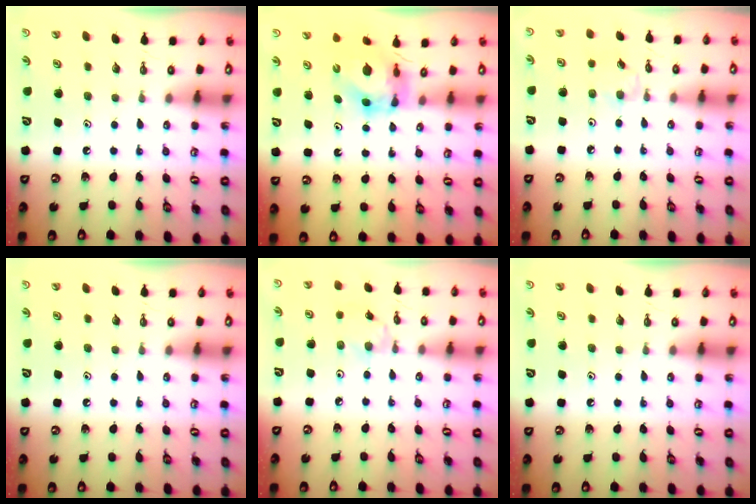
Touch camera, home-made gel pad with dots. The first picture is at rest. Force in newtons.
{"total": 5.0, "press": 4.9, "slide": 0.4}
{"total": 2.5, "press": 2.5, "slide": 0.4}
{"total": 0.0}
{"total": 1.4, "press": 1.4, "slide": 0.1}
{"total": 0.0}